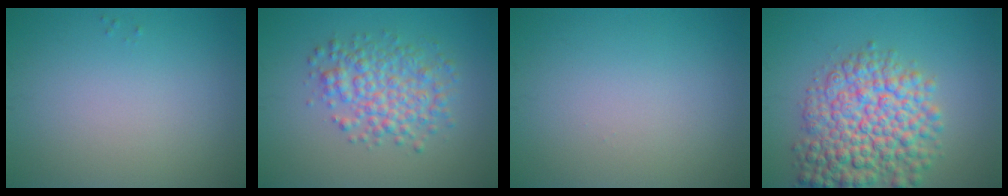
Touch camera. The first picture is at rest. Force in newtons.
{"total": 4.7, "press": 4.7, "slide": 0.1}
{"total": 0.0}
{"total": 9.2, "press": 9.2, "slide": 0.3}